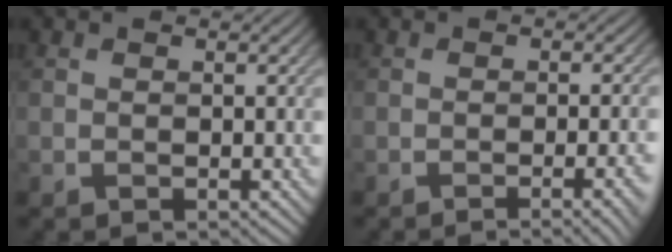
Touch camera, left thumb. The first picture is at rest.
{"total": 4.5, "force": [-1.9, 1.0, 4.0], "torque": [-0.046, 0.004, -0.025]}